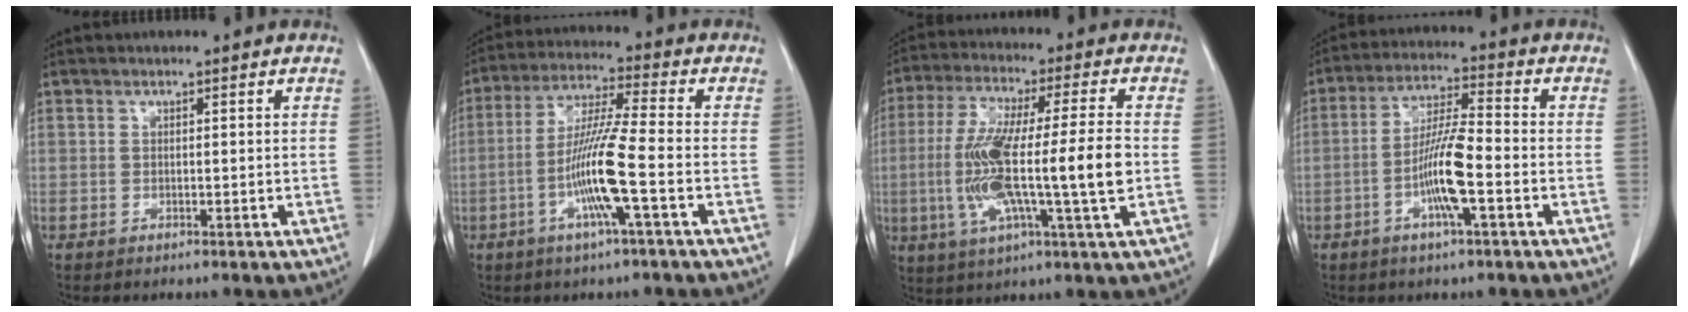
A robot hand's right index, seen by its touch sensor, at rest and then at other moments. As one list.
[{"total": 10.8, "force": [-3.2, -0.5, 10.3], "torque": [-0.204, -0.006, -0.067]}, {"total": 16.4, "force": [-1.8, 0.8, 16.3], "torque": [-0.314, 0.001, -0.036]}, {"total": 9.1, "force": [-2.9, 0.8, 8.6], "torque": [-0.167, 0.003, -0.058]}]